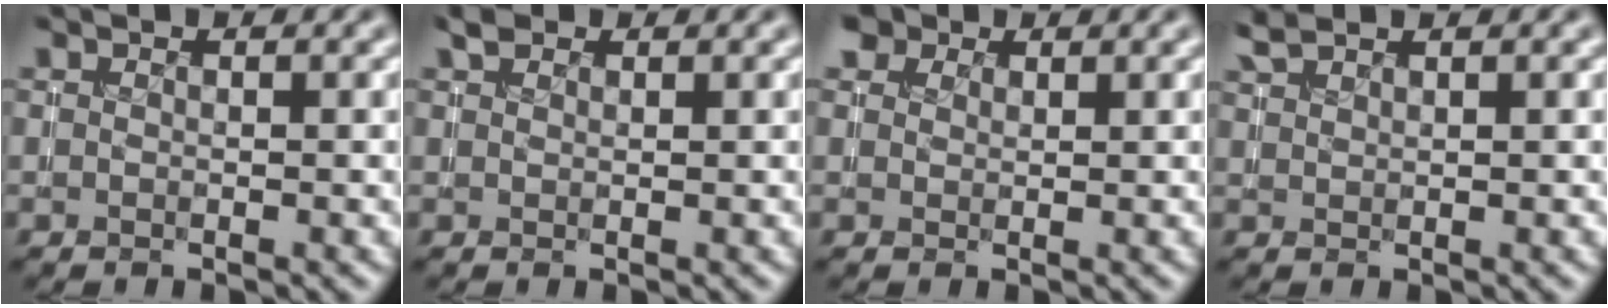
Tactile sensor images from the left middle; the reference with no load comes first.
{"total": 1.2, "force": [0.9, 0.6, 0.5], "torque": [-0.009, 0.004, 0.017]}
{"total": 3.4, "force": [2.4, 2.0, 1.4], "torque": [-0.034, 0.006, 0.031]}
{"total": 1.6, "force": [1.5, 0.2, 0.5], "torque": [-0.014, 0.006, 0.034]}